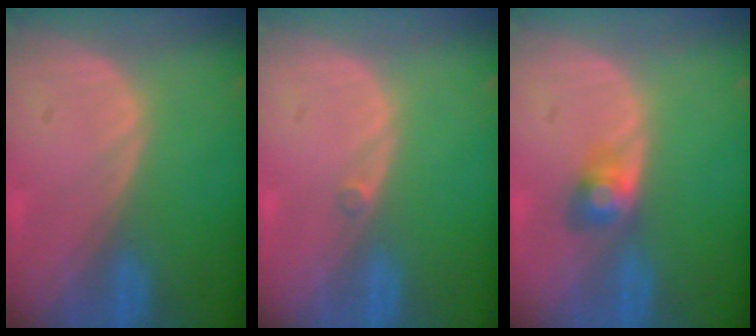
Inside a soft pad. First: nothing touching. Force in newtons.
{"total": 0.7, "press": 0.6, "slide": 0.3}
{"total": 2.9, "press": 2.9, "slide": 0.0}